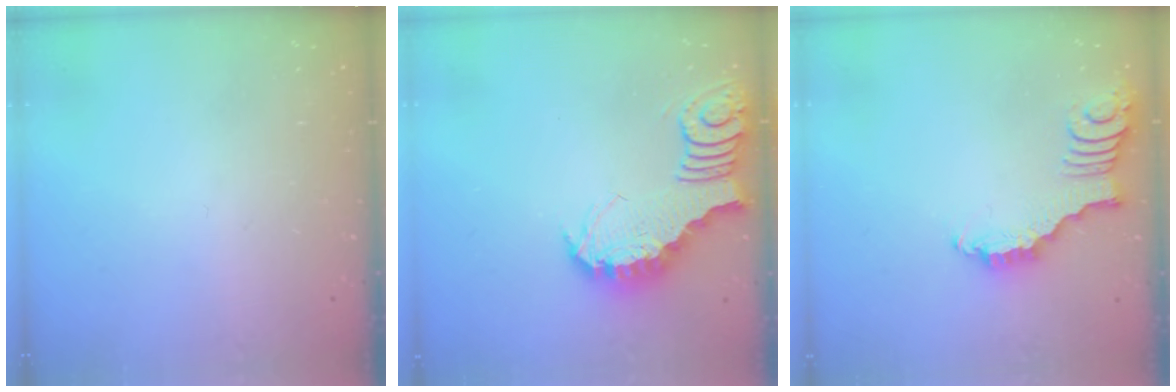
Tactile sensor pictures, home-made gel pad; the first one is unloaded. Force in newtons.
{"total": 3.5, "press": 3.5, "slide": 0.5}
{"total": 2.8, "press": 2.8, "slide": 0.4}